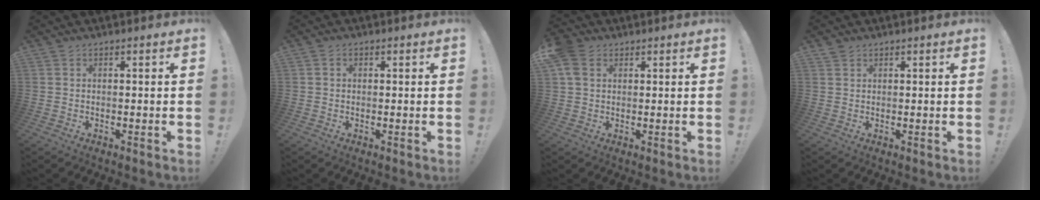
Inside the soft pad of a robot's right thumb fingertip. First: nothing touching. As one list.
[{"total": 1.0, "force": [0.1, 1.0, 0.3], "torque": [-0.008, 0.005, 0.001]}, {"total": 7.1, "force": [2.8, 5.0, 4.1], "torque": [-0.081, -0.002, 0.054]}, {"total": 1.3, "force": [1.0, 0.8, 0.2], "torque": [0.004, -0.007, 0.017]}]